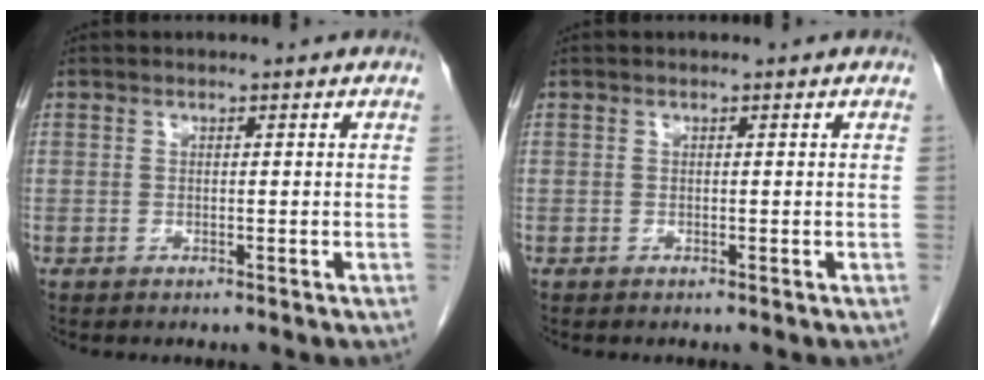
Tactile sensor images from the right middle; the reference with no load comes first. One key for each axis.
{"total": 0.0}